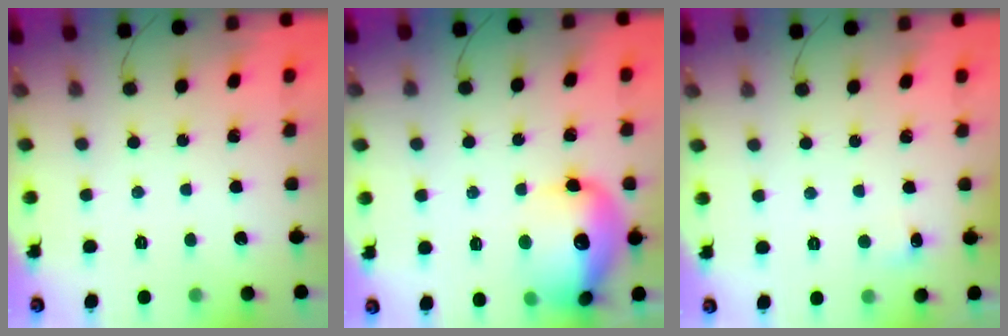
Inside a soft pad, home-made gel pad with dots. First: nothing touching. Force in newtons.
{"total": 17.6, "press": 17.4, "slide": 2.4}
{"total": 4.0, "press": 3.9, "slide": 1.1}